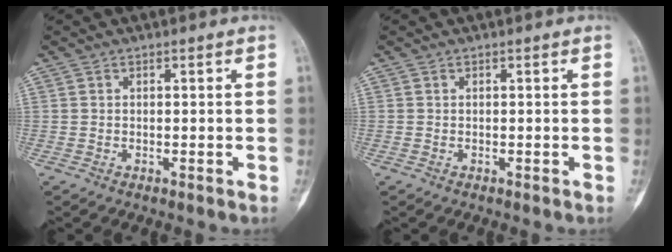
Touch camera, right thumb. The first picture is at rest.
{"total": 0.0}